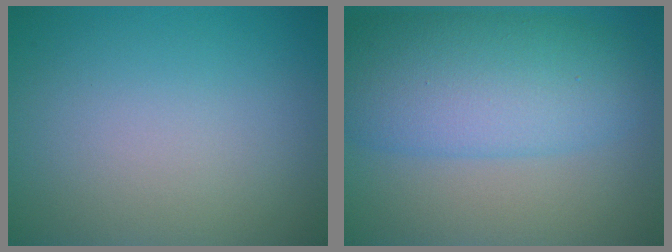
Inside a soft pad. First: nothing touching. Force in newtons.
{"total": 8.6, "press": 8.6, "slide": 0.2}